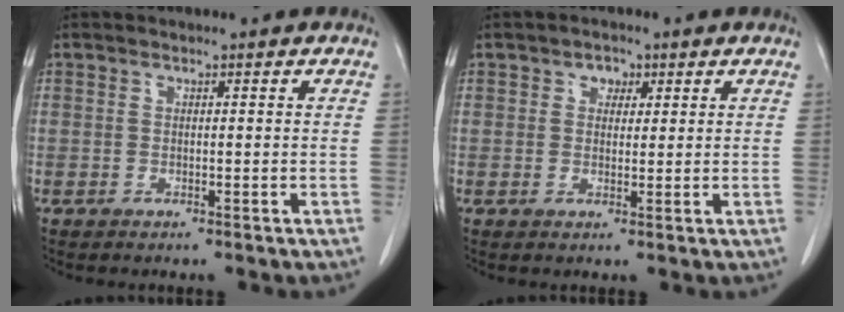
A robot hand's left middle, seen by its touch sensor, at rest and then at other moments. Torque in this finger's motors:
{"motor_torque": [0.14, -0.07, -0.02, 0.01]}